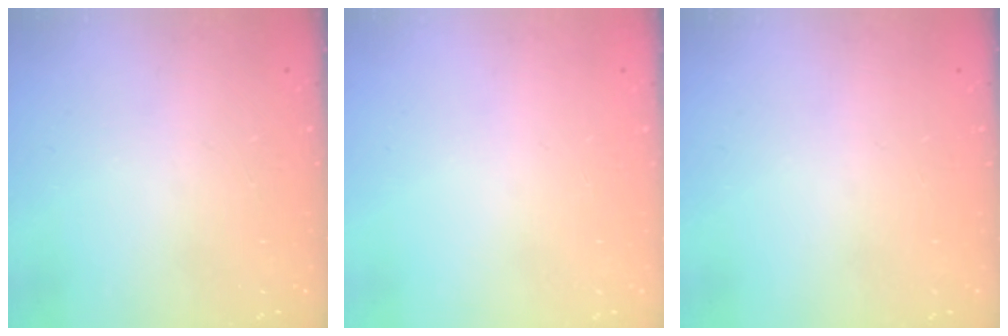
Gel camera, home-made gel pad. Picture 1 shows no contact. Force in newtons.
{"total": 0.0}
{"total": 0.0}